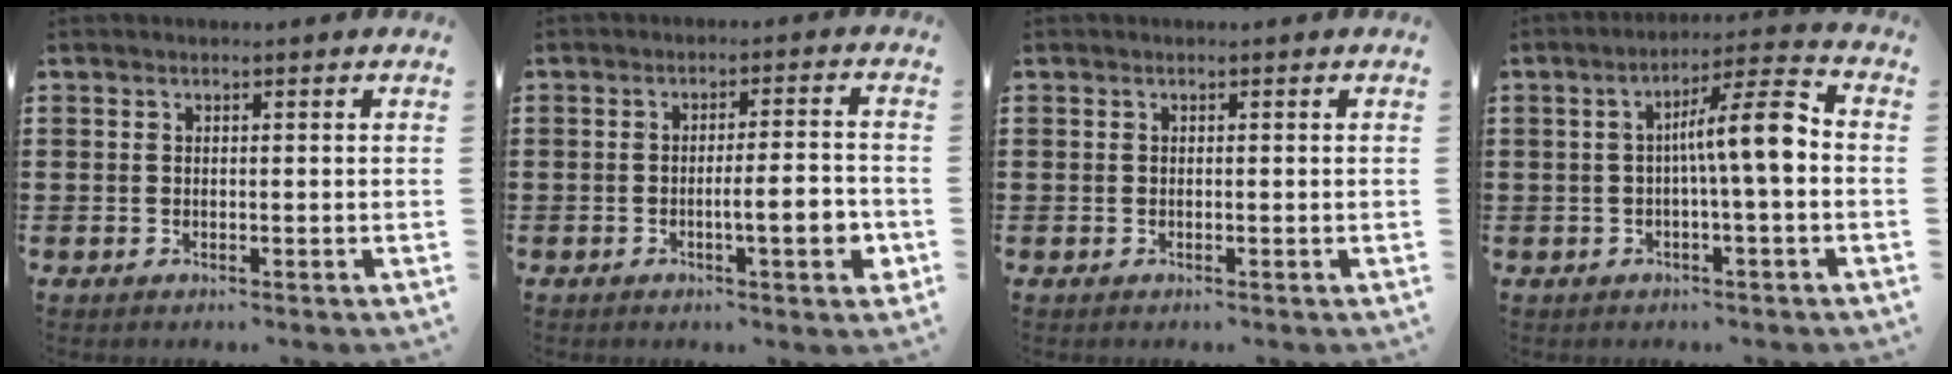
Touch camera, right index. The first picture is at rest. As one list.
[{"total": 6.2, "force": [-1.7, 1.0, 5.9], "torque": [-0.089, -0.006, -0.032]}, {"total": 0.0}, {"total": 8.4, "force": [-0.3, 1.2, 8.3], "torque": [-0.135, 0.003, -0.015]}]